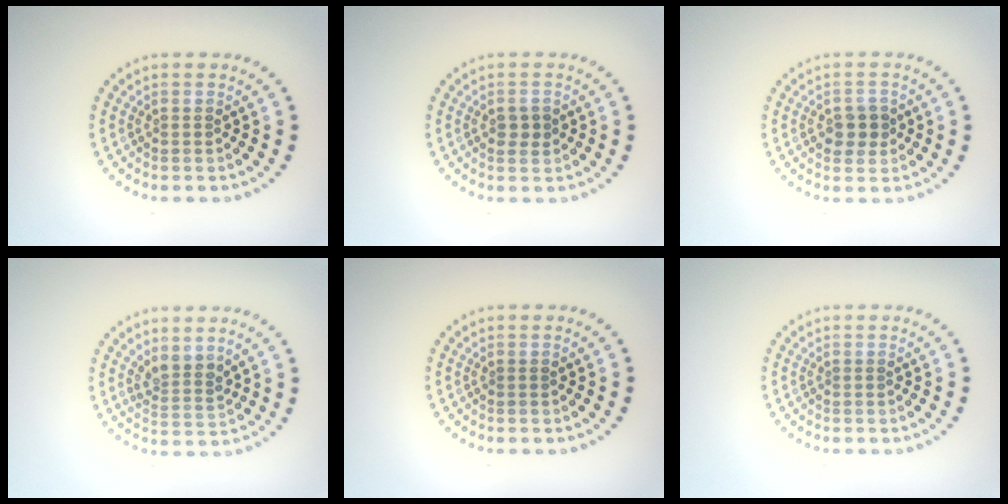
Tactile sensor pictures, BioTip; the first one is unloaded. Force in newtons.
{"total": 1.6, "press": 1.6, "slide": 0.1}
{"total": 2.4, "press": 2.4, "slide": 0.4}
{"total": 2.4, "press": 1.9, "slide": 1.4}
{"total": 0.0}
{"total": 0.0}